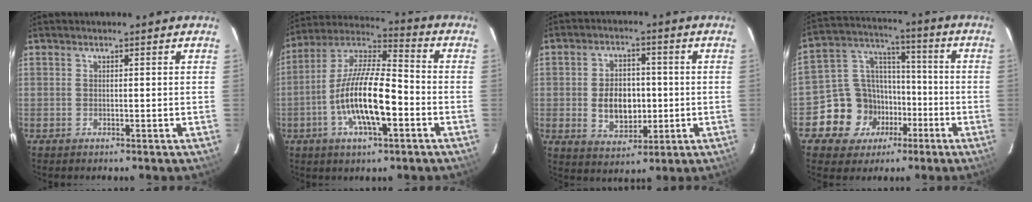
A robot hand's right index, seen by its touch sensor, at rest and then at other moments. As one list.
[{"total": 15.8, "force": [-4.8, 4.8, 14.3], "torque": [-0.277, -0.004, -0.093]}, {"total": 8.8, "force": [-0.7, 6.3, 6.2], "torque": [-0.117, 0.006, 0.003]}, {"total": 13.6, "force": [-6.0, 11.6, 3.9], "torque": [-0.097, 0.046, -0.079]}]